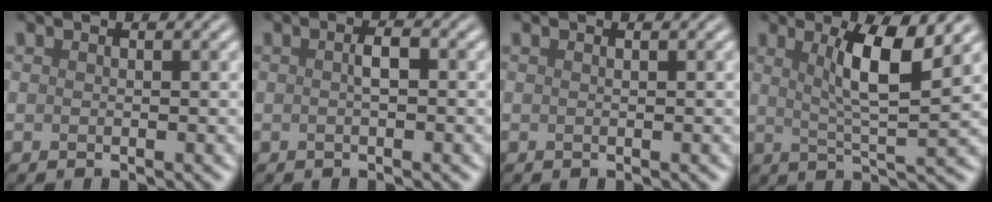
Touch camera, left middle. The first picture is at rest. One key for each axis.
{"total": 1.5, "fx": -0.3, "fy": 0.4, "fz": 1.4, "tx": -0.027, "ty": 0.003, "tz": -0.006}
{"total": 0.0}
{"total": 5.8, "fx": 1.8, "fy": 1.2, "fz": 5.4, "tx": -0.092, "ty": -0.004, "tz": 0.033}